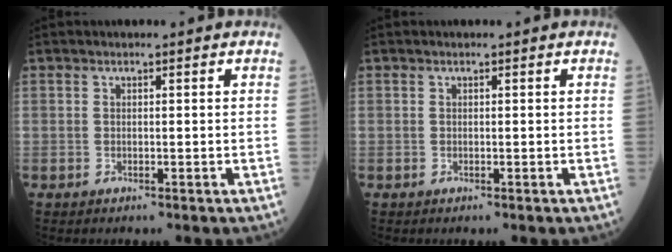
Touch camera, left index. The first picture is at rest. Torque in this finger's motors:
{"motor_torque": [-0.01, 0.01, 0.00, 0.00]}